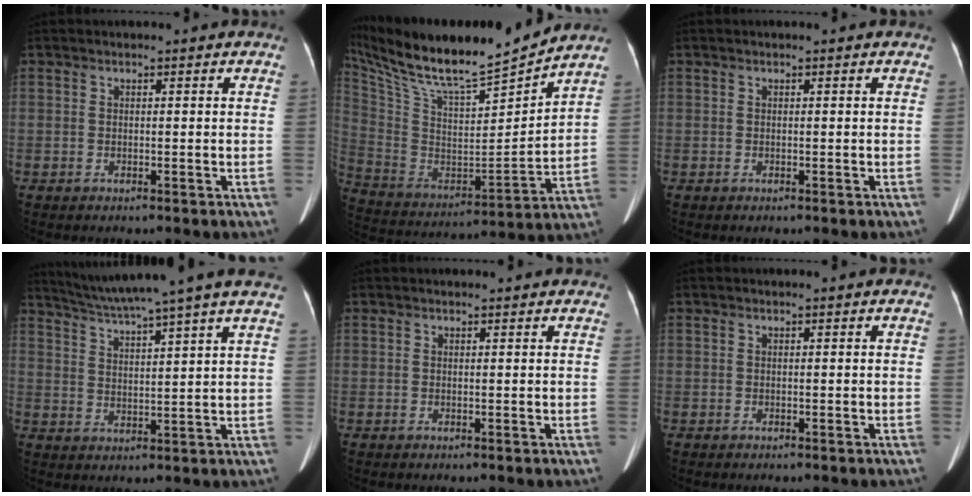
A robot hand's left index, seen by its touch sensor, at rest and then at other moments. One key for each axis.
{"total": 23.5, "fx": 20.7, "fy": 1.5, "fz": 11.2, "tx": -0.224, "ty": -0.026, "tz": 0.353}
{"total": 0.0}
{"total": 13.3, "fx": 11.4, "fy": -2.2, "fz": 6.5, "tx": -0.117, "ty": 0.003, "tz": 0.165}
{"total": 1.9, "fx": 1.8, "fy": 0.4, "fz": 0.5, "tx": -0.013, "ty": 0.015, "tz": 0.019}
{"total": 0.0}